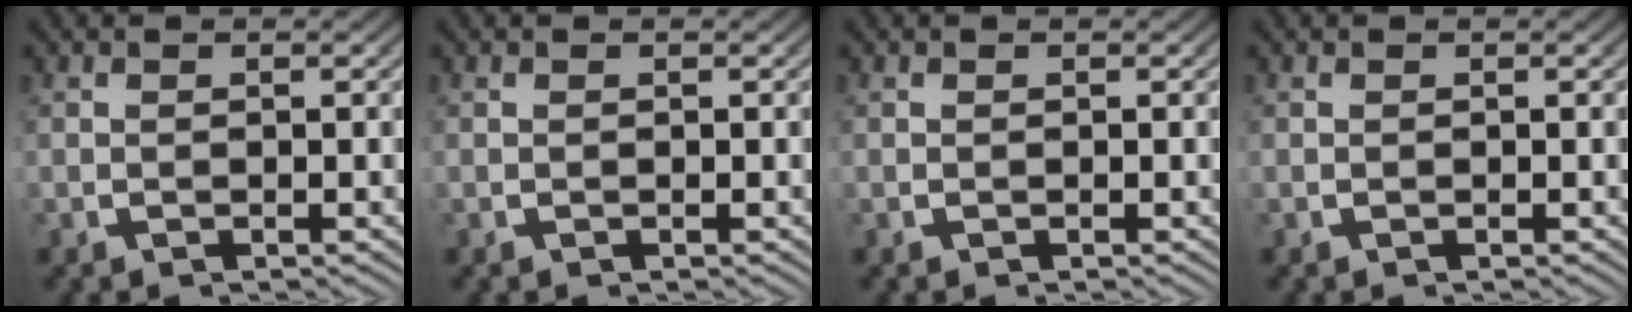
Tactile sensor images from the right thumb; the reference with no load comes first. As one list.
[{"total": 0.0}, {"total": 0.0}, {"total": 0.0}]